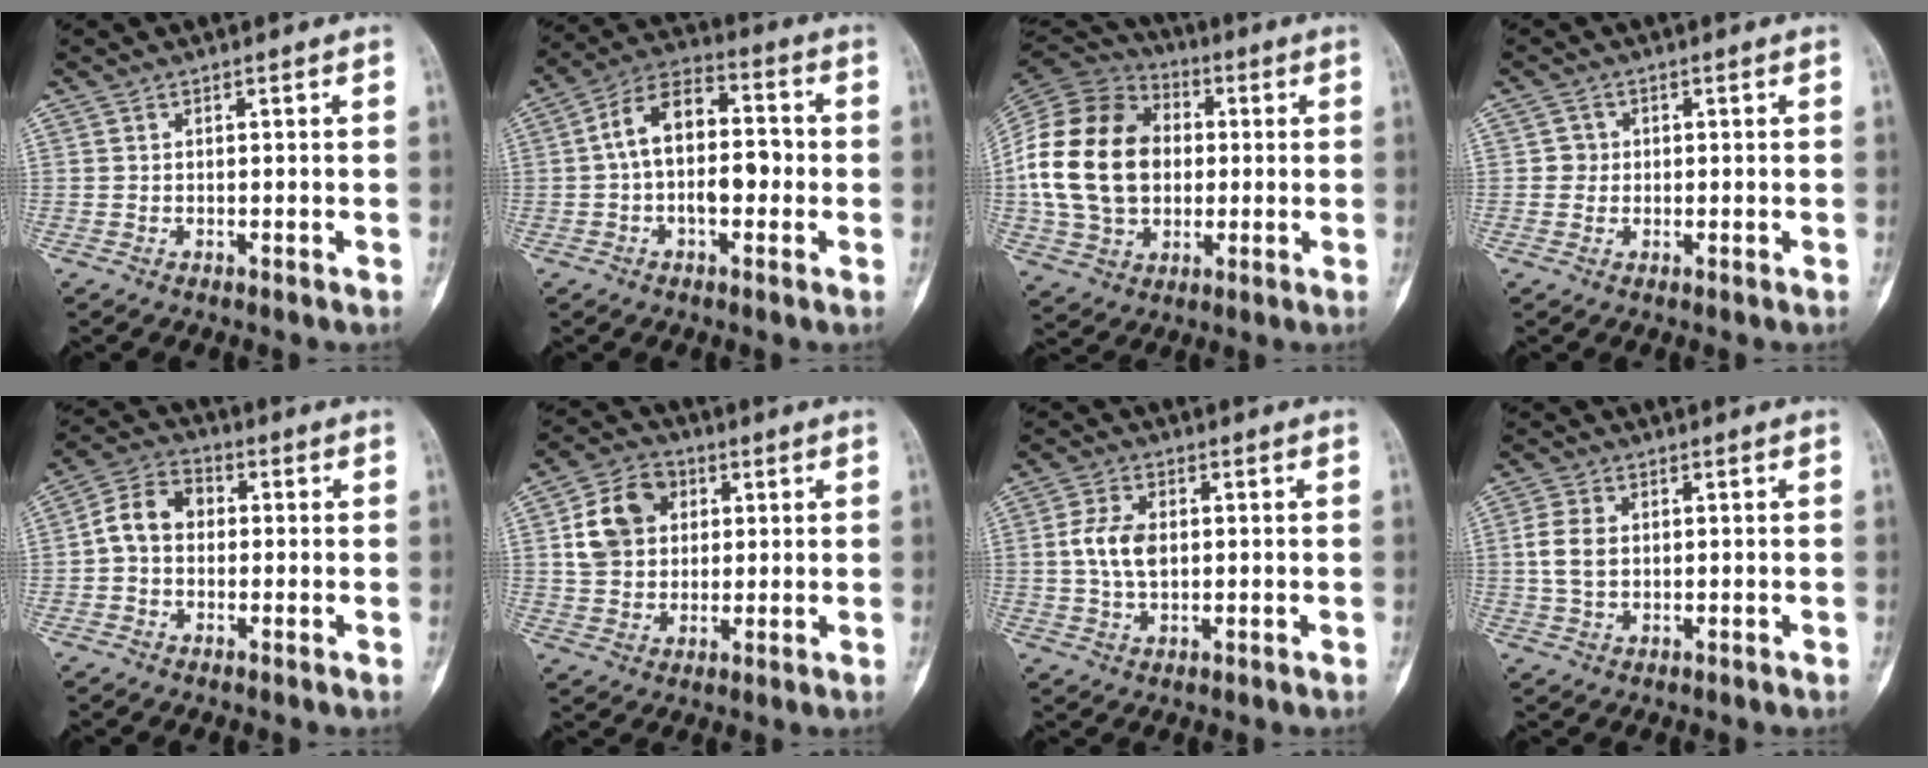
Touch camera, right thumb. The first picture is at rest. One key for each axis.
{"total": 12.0, "fx": -0.6, "fy": 7.0, "fz": 9.7, "tx": -0.153, "ty": 0.039, "tz": -0.021}
{"total": 22.6, "fx": 0.6, "fy": 17.1, "fz": 14.8, "tx": -0.281, "ty": 0.021, "tz": 0.020}
{"total": 2.0, "fx": 0.0, "fy": 2.0, "fz": 0.3, "tx": 0.008, "ty": 0.007, "tz": -0.003}
{"total": 7.8, "fx": -0.1, "fy": 6.1, "fz": 4.8, "tx": -0.073, "ty": 0.029, "tz": -0.016}
{"total": 10.9, "fx": 2.6, "fy": 8.8, "fz": 6.0, "tx": -0.084, "ty": 0.005, "tz": 0.043}
{"total": 6.7, "fx": 0.6, "fy": 4.1, "fz": 5.3, "tx": -0.104, "ty": 0.004, "tz": 0.010}
{"total": 5.1, "fx": 0.6, "fy": 3.5, "fz": 3.7, "tx": -0.079, "ty": 0.003, "tz": 0.013}